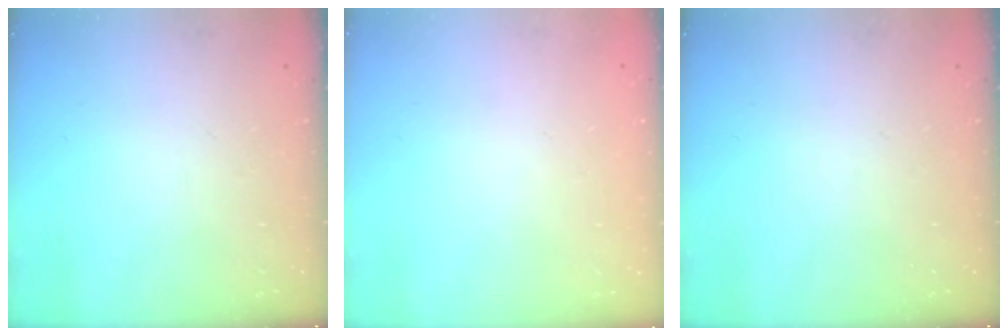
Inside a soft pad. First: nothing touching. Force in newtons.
{"total": 1.8, "press": 1.8, "slide": 0.2}
{"total": 0.0}